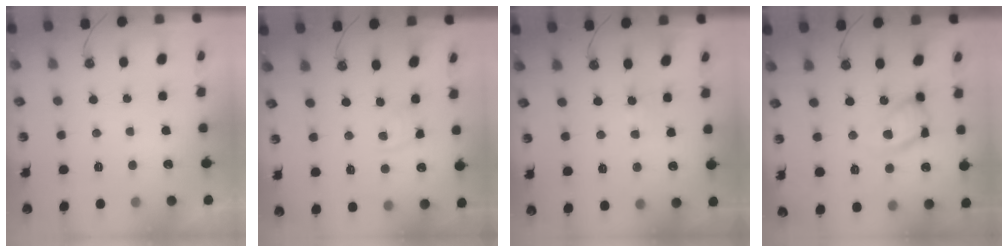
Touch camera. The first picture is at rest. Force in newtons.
{"total": 2.8, "press": 2.8, "slide": 0.4}
{"total": 5.7, "press": 5.7, "slide": 0.6}
{"total": 14.7, "press": 14.7, "slide": 1.2}